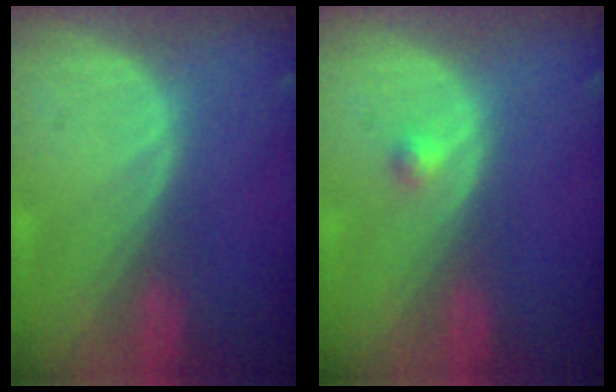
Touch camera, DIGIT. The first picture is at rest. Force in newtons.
{"total": 1.3, "press": 1.1, "slide": 0.7}